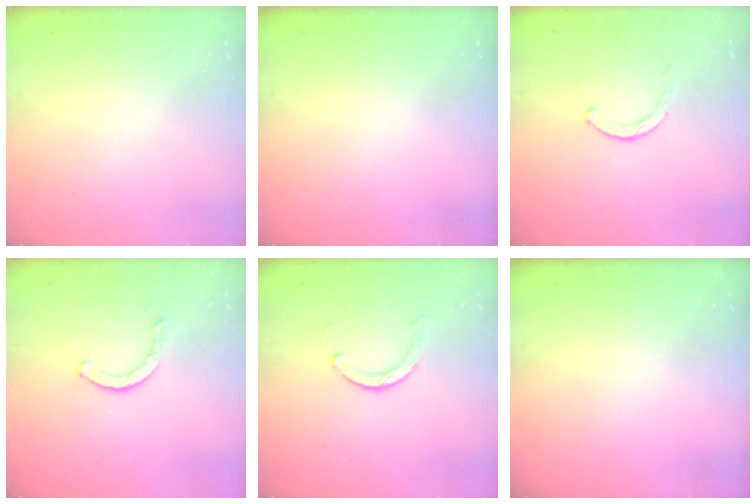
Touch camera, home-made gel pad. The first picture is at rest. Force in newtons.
{"total": 0.0}
{"total": 0.6, "press": 0.6, "slide": 0.2}
{"total": 2.0, "press": 2.0, "slide": 0.2}
{"total": 2.9, "press": 2.9, "slide": 0.4}
{"total": 0.0}